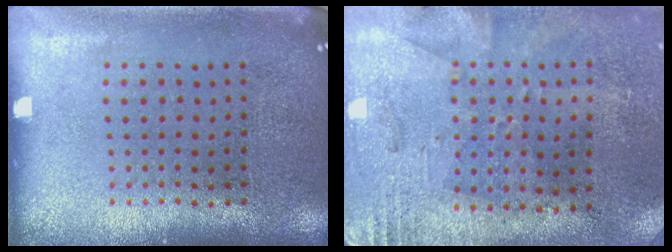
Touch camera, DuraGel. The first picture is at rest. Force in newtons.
{"total": 2.7, "press": 2.3, "slide": 1.5}